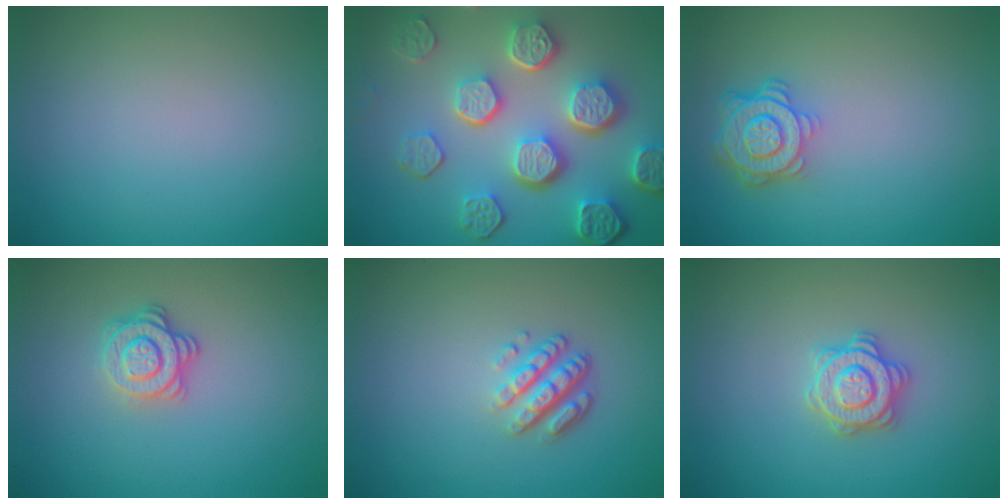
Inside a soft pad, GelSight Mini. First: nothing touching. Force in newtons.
{"total": 8.6, "press": 6.2, "slide": 5.9}
{"total": 4.4, "press": 3.7, "slide": 2.3}
{"total": 2.8, "press": 2.5, "slide": 1.3}
{"total": 3.6, "press": 2.6, "slide": 2.5}
{"total": 2.9, "press": 2.8, "slide": 0.6}